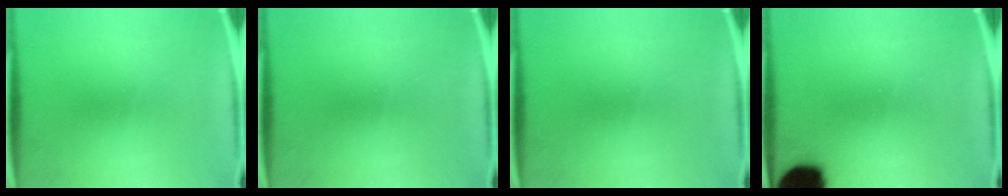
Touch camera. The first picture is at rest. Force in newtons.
{"total": 0.0}
{"total": 0.0}
{"total": 16.8}